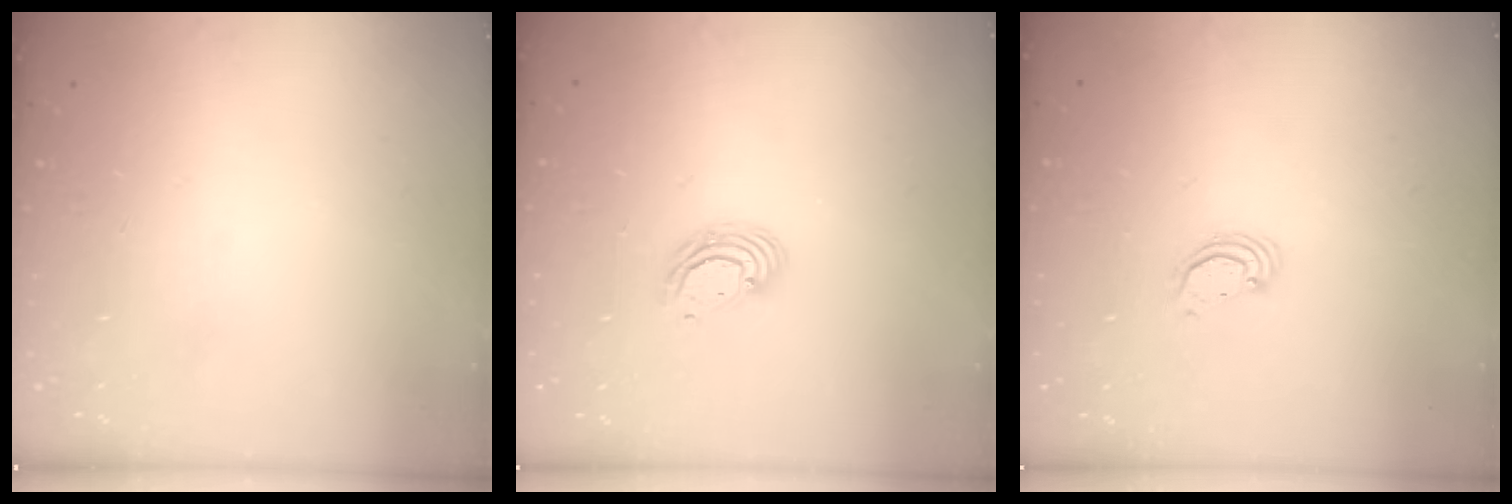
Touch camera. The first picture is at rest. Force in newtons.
{"total": 5.6, "press": 5.6, "slide": 0.2}
{"total": 2.2, "press": 2.2, "slide": 0.2}